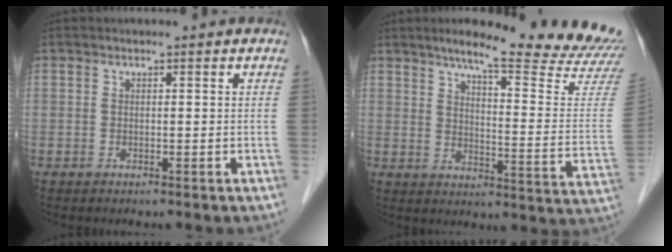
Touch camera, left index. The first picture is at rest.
{"total": 21.0, "force": [18.7, -0.2, 9.4], "torque": [-0.127, -0.092, 0.225]}